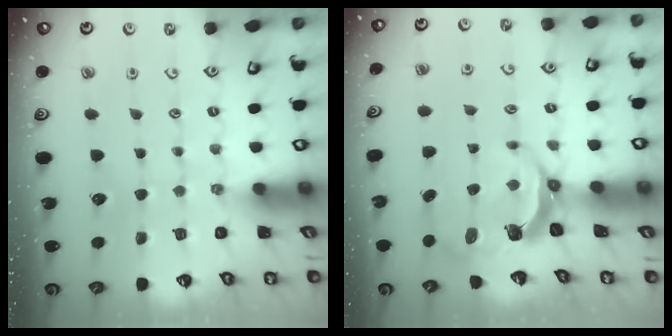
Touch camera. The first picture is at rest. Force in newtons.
{"total": 6.6, "press": 5.1, "slide": 4.2}